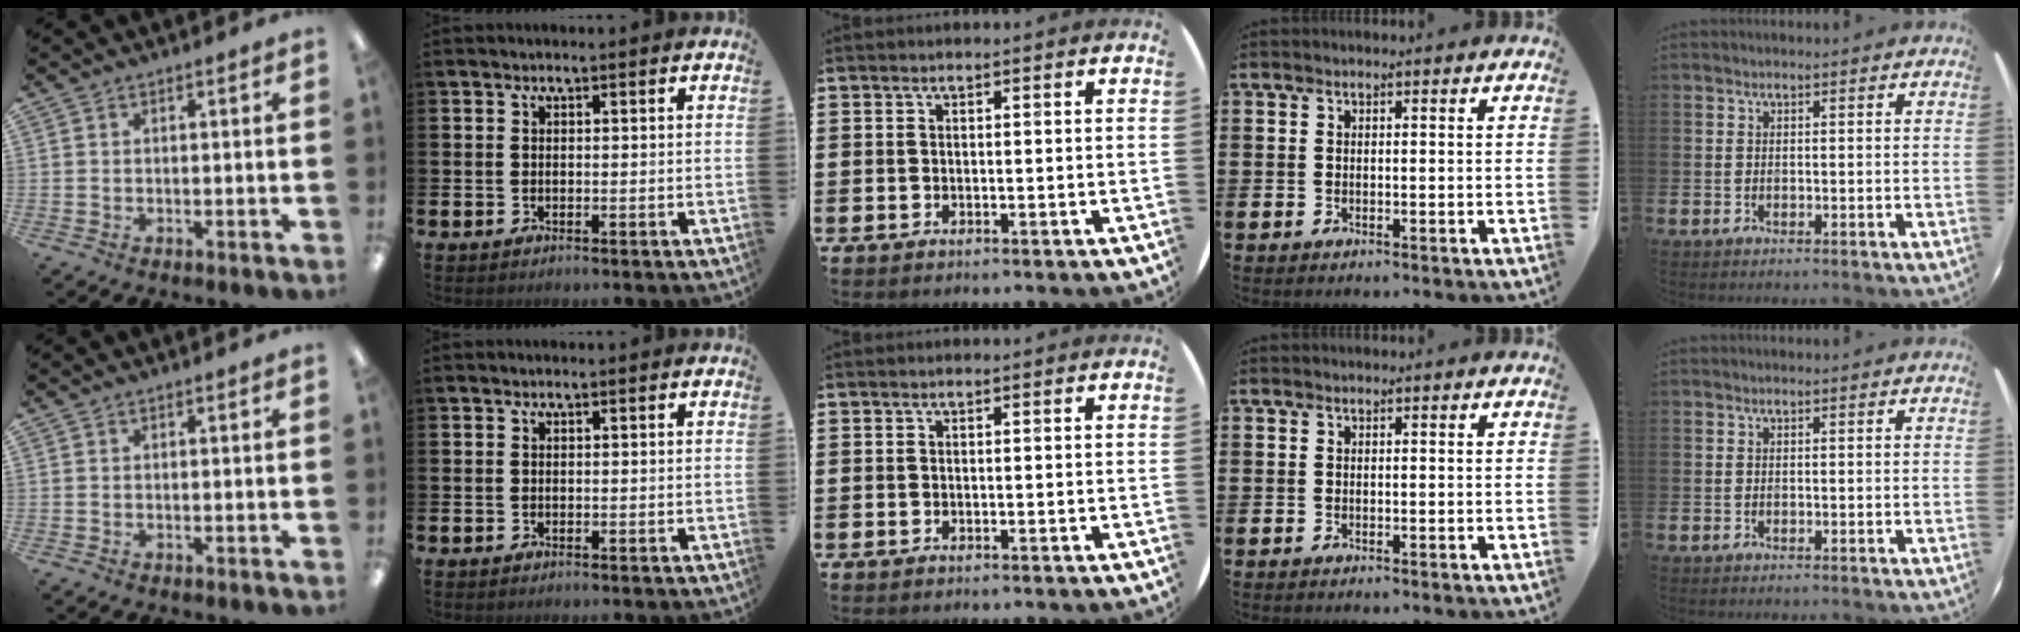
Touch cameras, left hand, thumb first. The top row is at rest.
{}